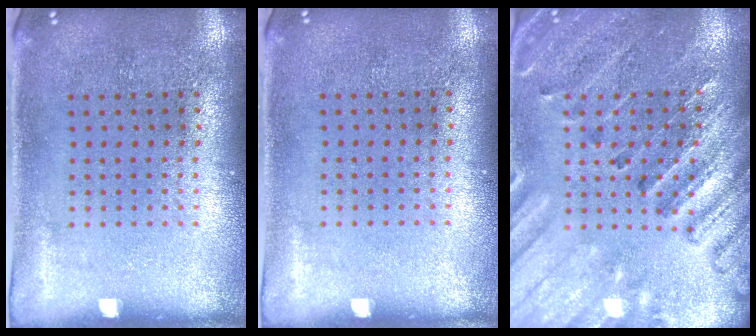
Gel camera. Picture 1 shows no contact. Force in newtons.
{"total": 0.0}
{"total": 2.5, "press": 2.5, "slide": 0.4}